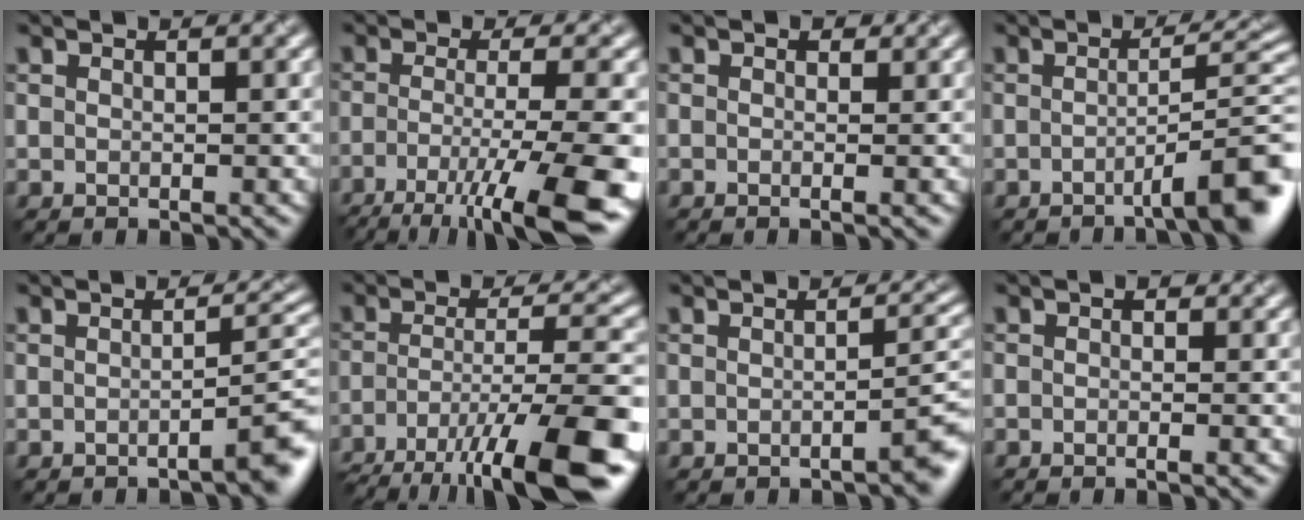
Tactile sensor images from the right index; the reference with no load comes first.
{"total": 11.2, "force": [-6.7, 2.2, 8.8], "torque": [-0.136, -0.002, -0.100]}
{"total": 1.1, "force": [0.0, 0.6, 0.9], "torque": [-0.010, 0.004, -0.015]}
{"total": 6.5, "force": [-3.1, 0.8, 5.7], "torque": [-0.064, 0.019, -0.049]}
{"total": 4.4, "force": [-1.9, 0.6, 3.9], "torque": [-0.035, 0.013, -0.030]}
{"total": 12.0, "force": [-7.7, 2.7, 8.8], "torque": [-0.153, 0.004, -0.120]}
{"total": 3.4, "force": [-1.6, 0.6, 2.9], "torque": [-0.019, 0.013, -0.024]}
{"total": 2.1, "force": [-0.3, 1.2, 1.6], "torque": [0.007, 0.007, -0.026]}